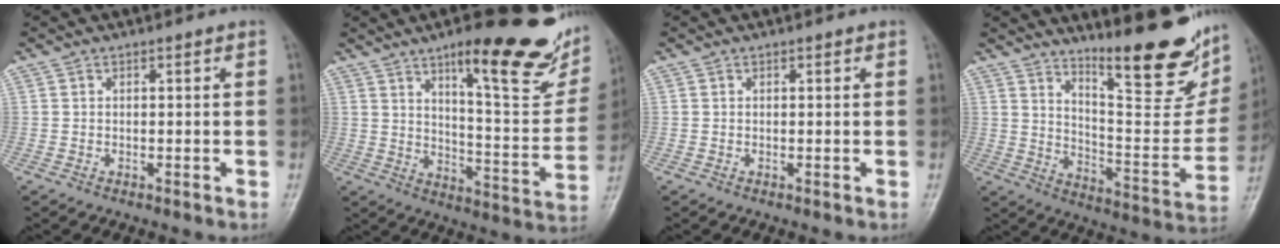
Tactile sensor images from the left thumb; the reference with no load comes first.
{"total": 23.4, "force": [13.6, 6.3, 17.9], "torque": [-0.202, -0.058, 0.199]}
{"total": 0.0}
{"total": 21.9, "force": [15.7, 5.2, 14.3], "torque": [-0.167, -0.111, 0.235]}